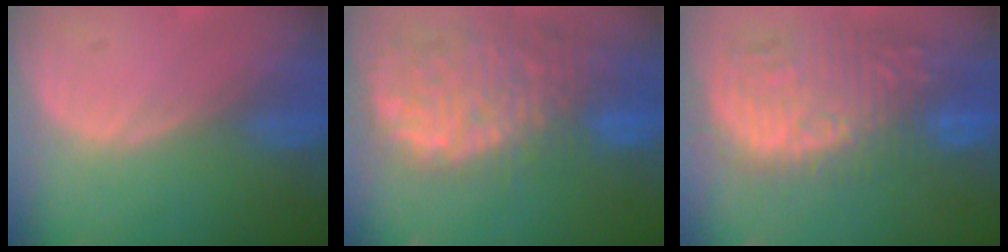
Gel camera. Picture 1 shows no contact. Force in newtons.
{"total": 14.3, "press": 11.8, "slide": 8.1}
{"total": 12.7, "press": 11.6, "slide": 5.1}